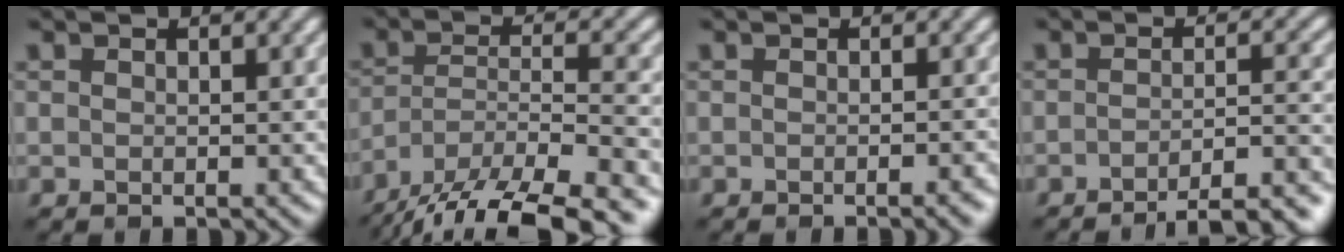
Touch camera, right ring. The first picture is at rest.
{"total": 13.8, "force": [-11.7, 3.6, 6.4], "torque": [-0.112, -0.022, -0.178]}
{"total": 2.0, "force": [-0.9, 0.6, 1.7], "torque": [-0.007, 0.000, -0.014]}
{"total": 8.6, "force": [-6.7, 2.1, 4.9], "torque": [-0.048, 0.006, -0.076]}